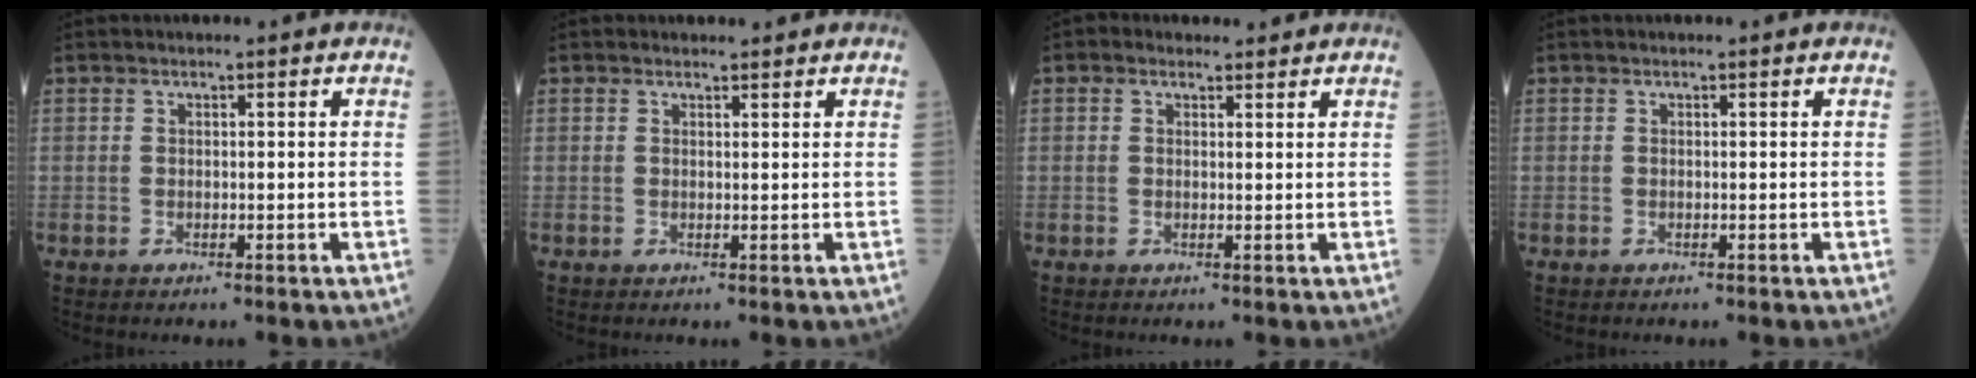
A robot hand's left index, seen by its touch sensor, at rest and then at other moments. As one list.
[{"total": 1.2, "force": [1.2, 0.3, 0.0], "torque": [-0.010, 0.001, 0.018]}, {"total": 2.0, "force": [1.6, 1.2, 0.5], "torque": [-0.011, 0.014, 0.023]}, {"total": 0.0}]